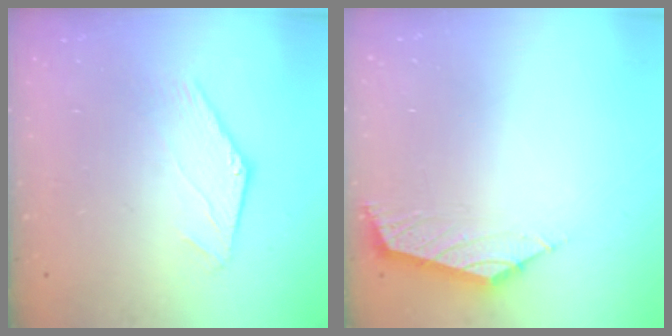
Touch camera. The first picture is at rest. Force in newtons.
{"total": 2.8, "press": 2.7, "slide": 0.7}